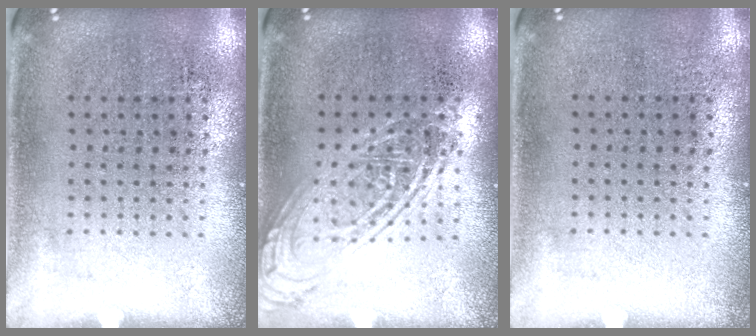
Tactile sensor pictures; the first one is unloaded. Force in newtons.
{"total": 2.1, "press": 2.1, "slide": 0.1}
{"total": 0.0}